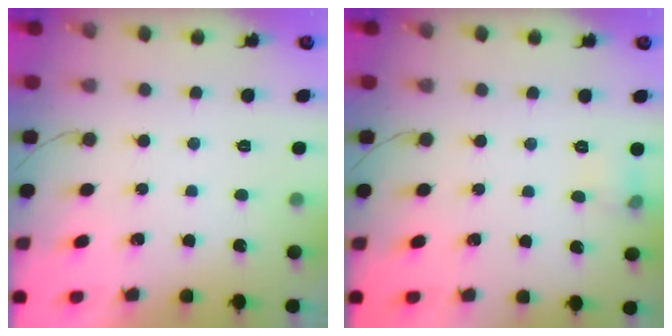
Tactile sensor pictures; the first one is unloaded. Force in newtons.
{"total": 5.2, "press": 5.0, "slide": 1.3}